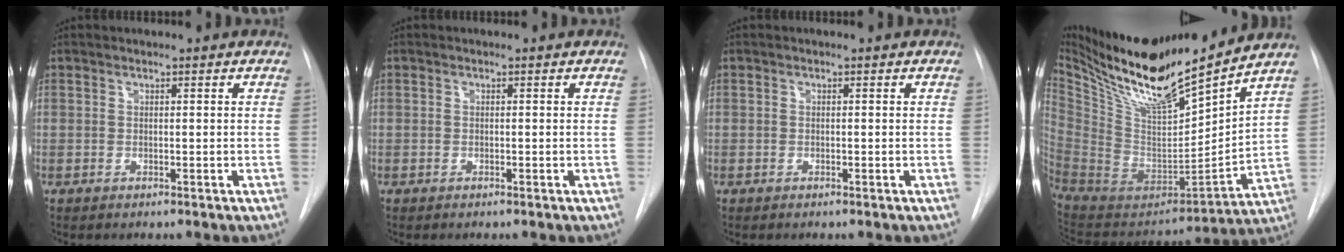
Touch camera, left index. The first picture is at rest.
{"total": 0.0}
{"total": 0.0}
{"total": 24.8, "force": [20.5, 2.5, 13.8], "torque": [-0.255, -0.020, 0.365]}